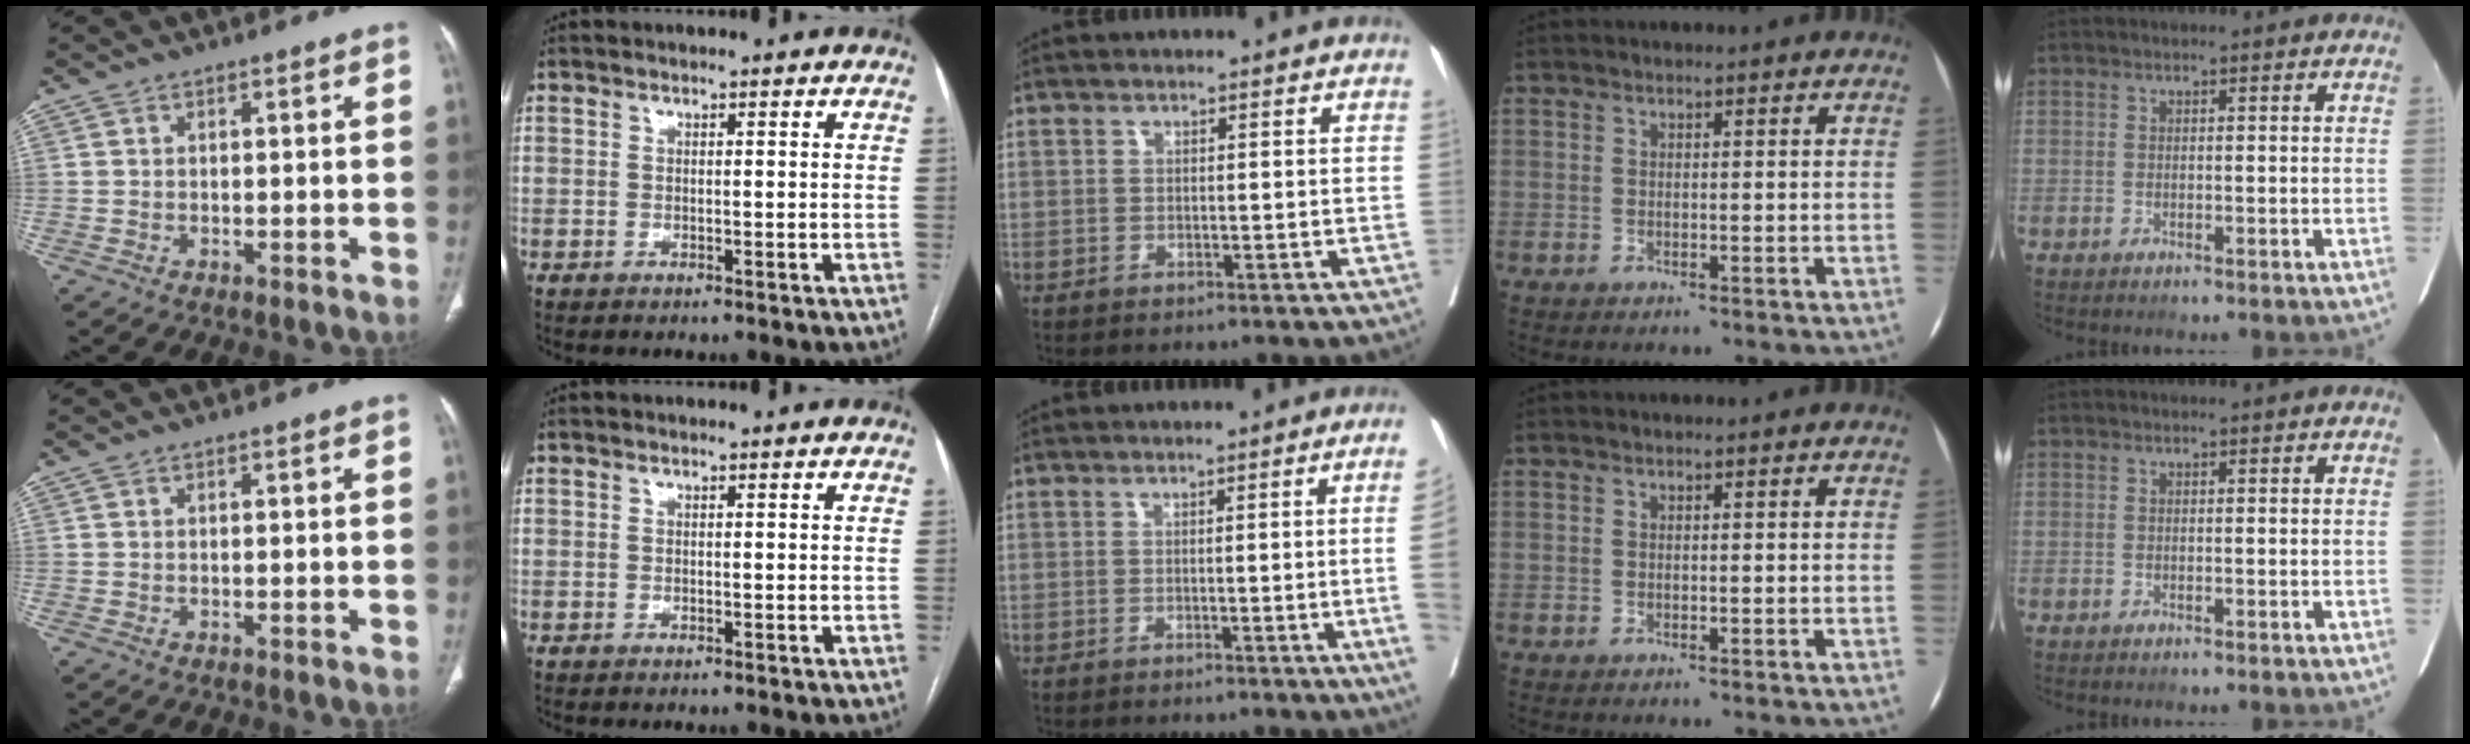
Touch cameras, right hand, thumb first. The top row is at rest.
{"middle": {"total": 8.3, "force": [-1.2, -2.6, 7.8], "torque": [-0.085, -0.019, -0.013]}}